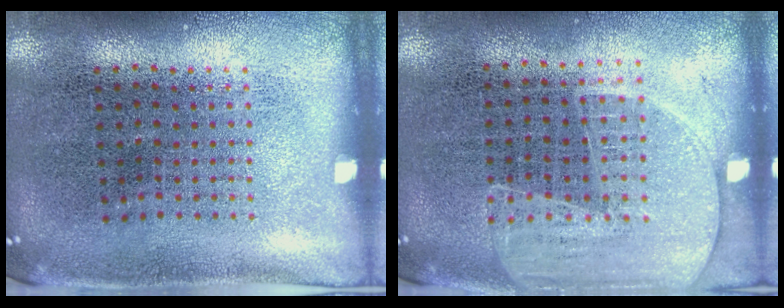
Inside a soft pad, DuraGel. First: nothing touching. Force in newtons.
{"total": 1.6, "press": 1.4, "slide": 0.8}